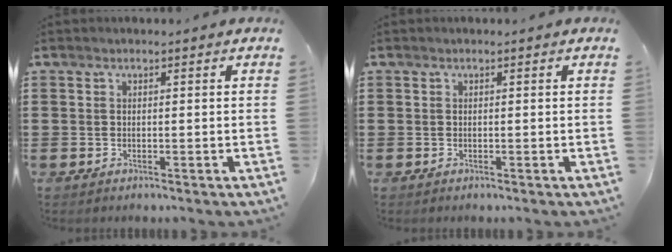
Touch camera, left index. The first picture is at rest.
{"total": 0.0}